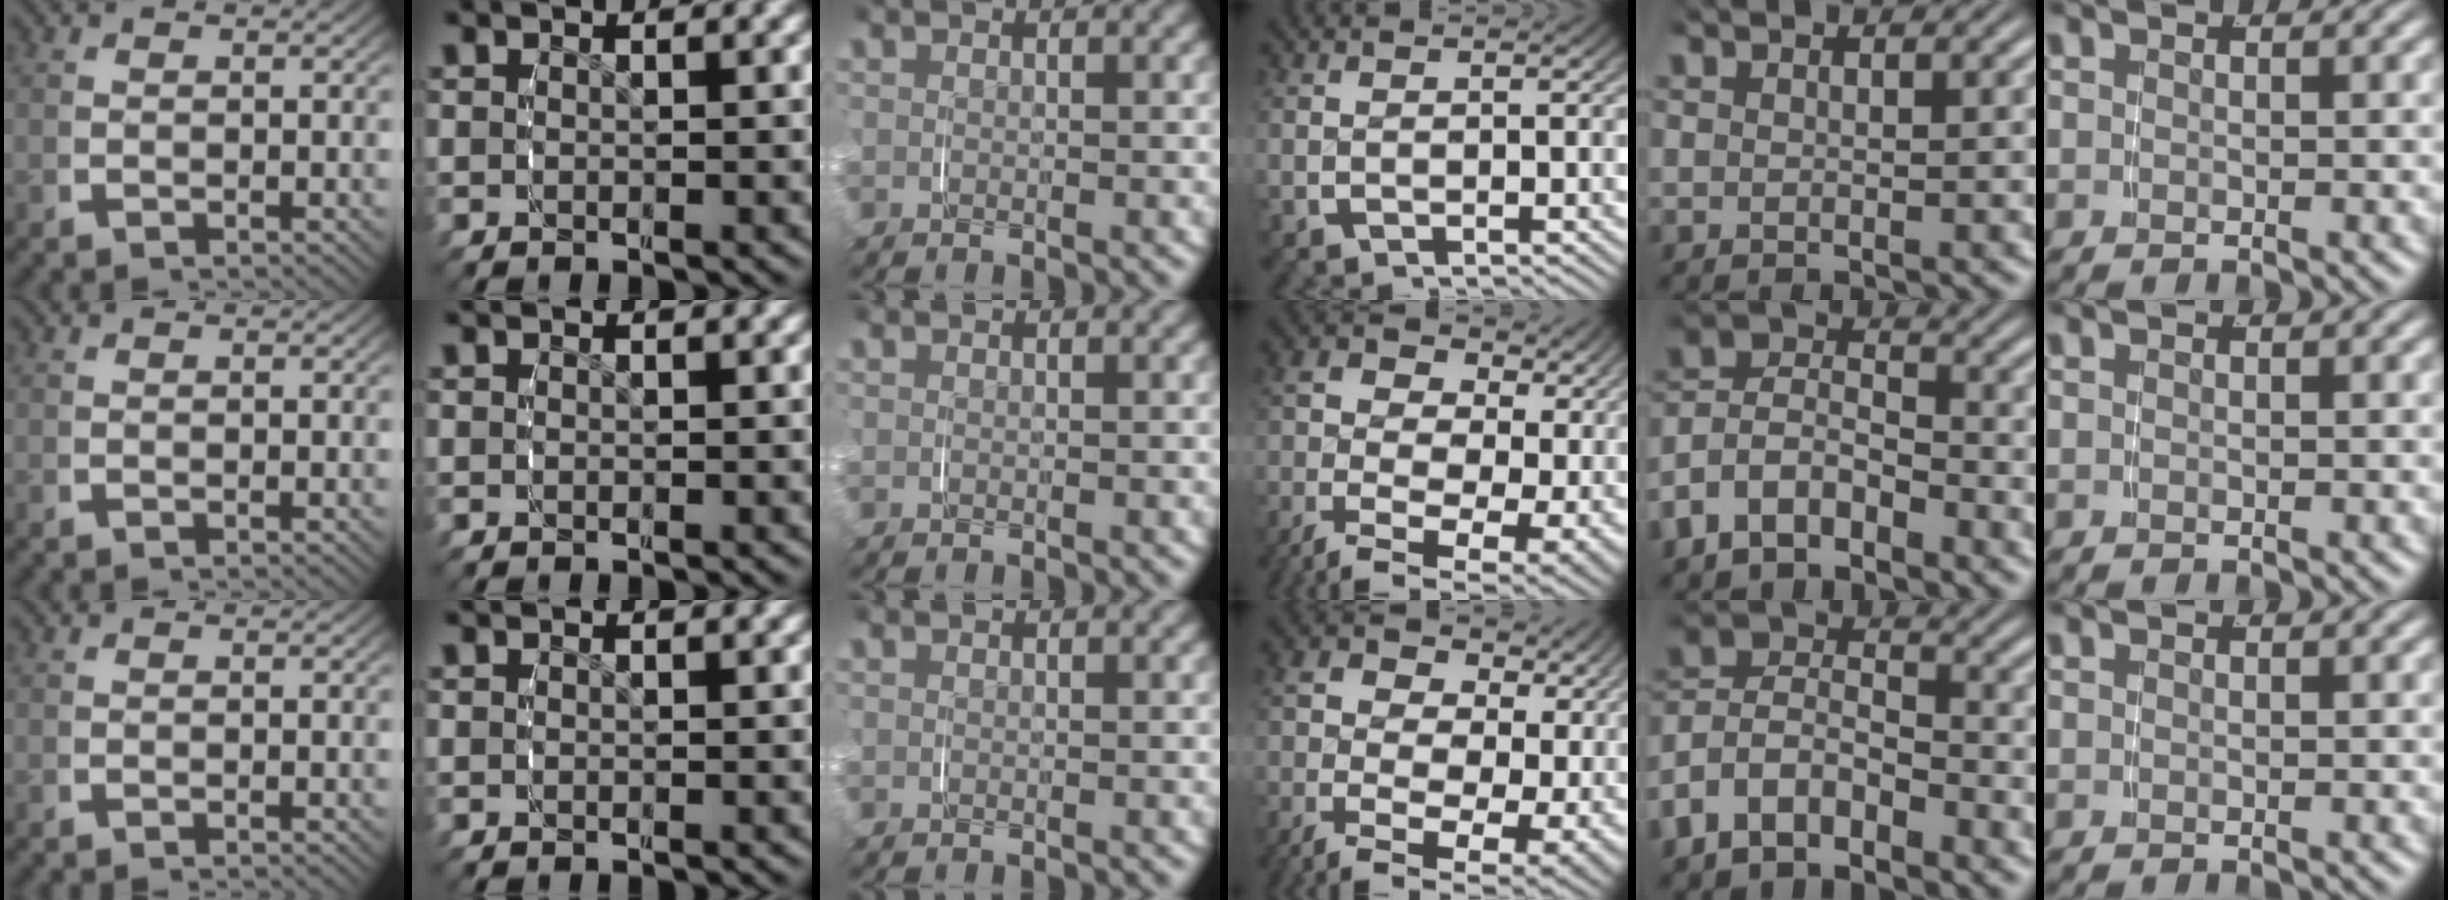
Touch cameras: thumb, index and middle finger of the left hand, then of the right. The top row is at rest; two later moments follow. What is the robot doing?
{"motion": "grasp_and_lifting", "object": "jacket"}